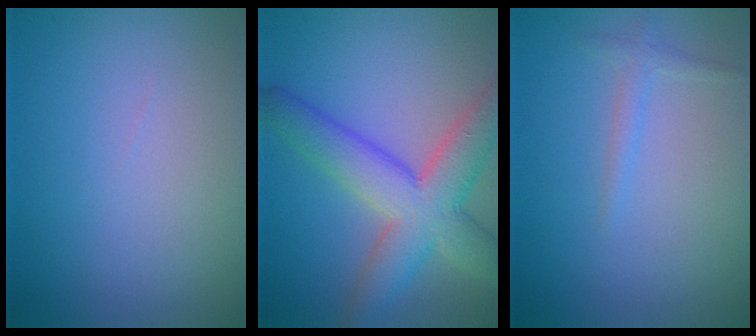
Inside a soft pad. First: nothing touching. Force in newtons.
{"total": 7.6, "press": 7.6, "slide": 0.6}
{"total": 1.1, "press": 1.1, "slide": 0.1}